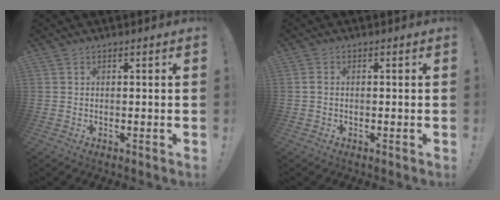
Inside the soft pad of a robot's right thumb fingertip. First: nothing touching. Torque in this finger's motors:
{"motor_torque": [0.02, -0.19, -0.07, 0.07, 0.00]}